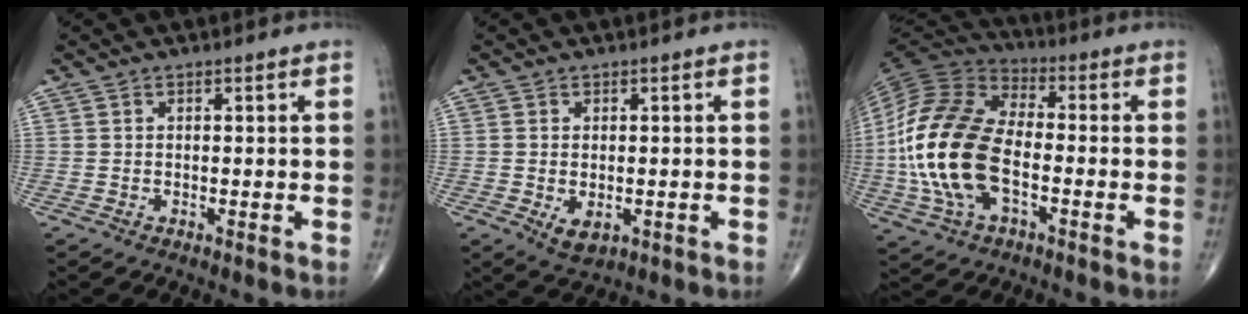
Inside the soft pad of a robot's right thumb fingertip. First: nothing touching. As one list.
[{"total": 3.7, "force": [-0.8, 2.3, 2.8], "torque": [-0.041, -0.008, -0.004]}, {"total": 20.3, "force": [-3.4, 11.1, 16.7], "torque": [-0.346, 0.019, -0.067]}]